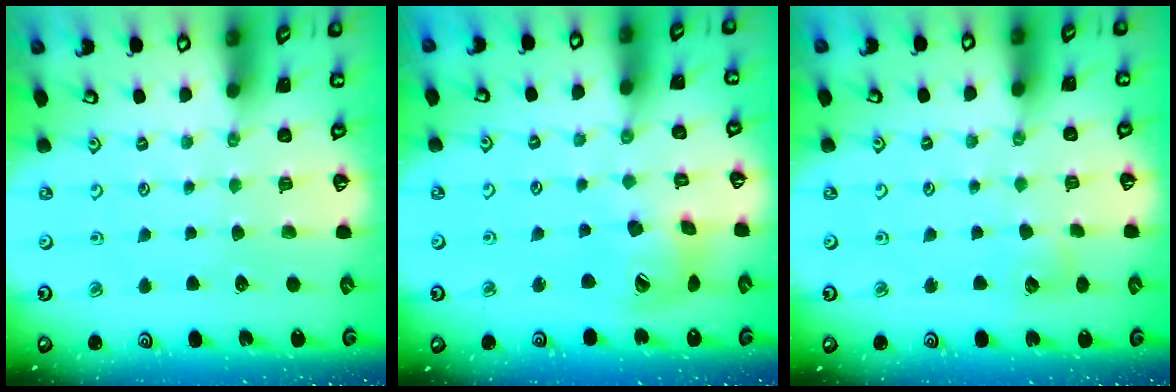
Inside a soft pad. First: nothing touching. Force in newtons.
{"total": 14.9, "press": 14.7, "slide": 2.3}
{"total": 6.7, "press": 6.7, "slide": 0.6}